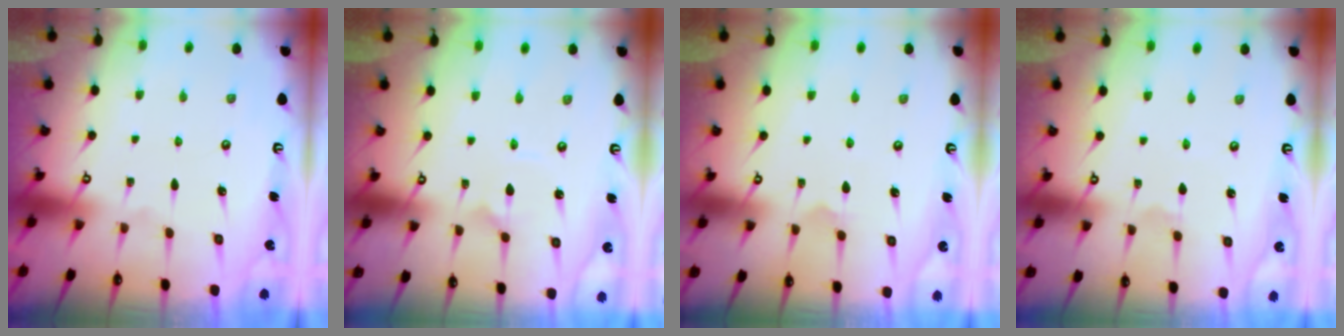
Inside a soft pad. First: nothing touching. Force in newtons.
{"total": 2.1, "press": 2.1, "slide": 0.5}
{"total": 3.1, "press": 3.1, "slide": 0.7}
{"total": 0.7, "press": 0.7, "slide": 0.1}